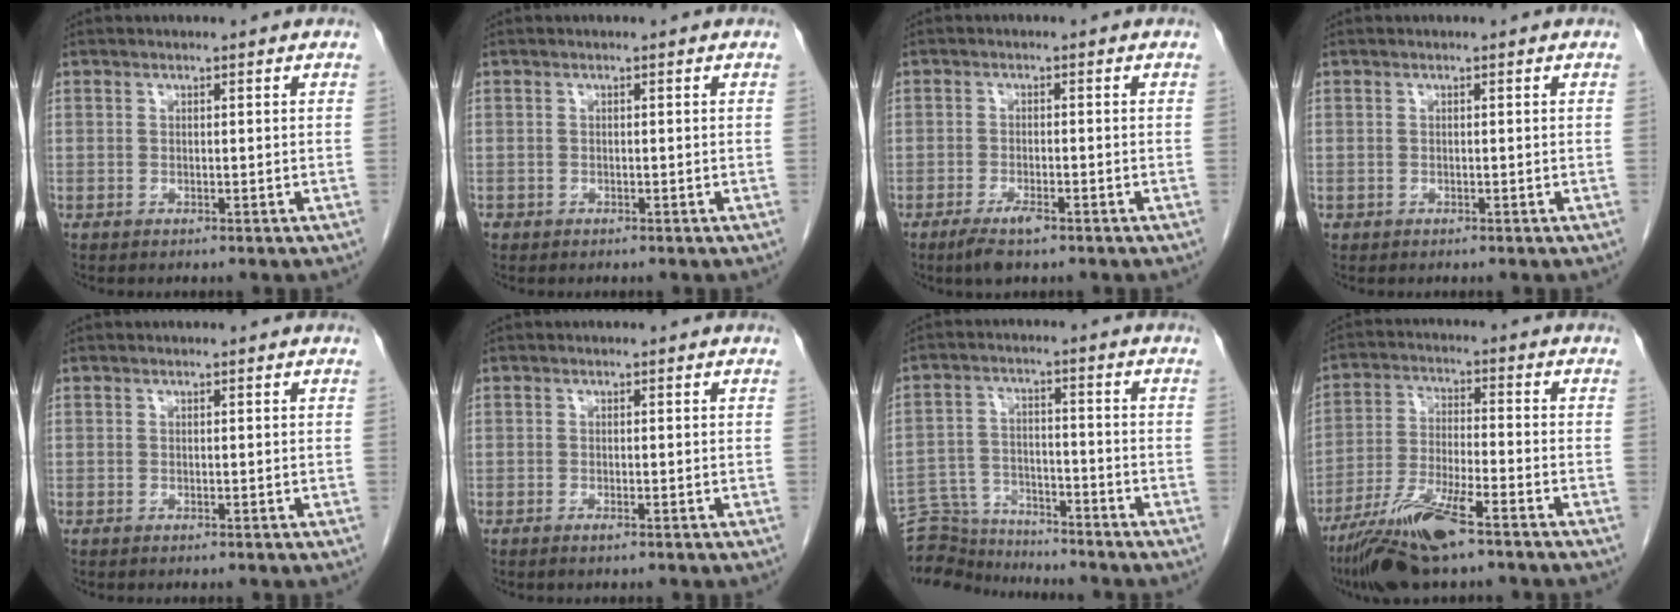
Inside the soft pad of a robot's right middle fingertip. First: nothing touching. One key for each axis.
{"total": 0.7, "fx": -0.4, "fy": 0.5, "fz": 0.1, "tx": -0.008, "ty": 0.003, "tz": -0.008}
{"total": 3.6, "fx": -2.3, "fy": 0.8, "fz": 2.6, "tx": -0.053, "ty": -0.004, "tz": -0.040}
{"total": 0.0}
{"total": 0.0}
{"total": 0.6, "fx": -0.4, "fy": 0.0, "fz": 0.5, "tx": -0.011, "ty": -0.001, "tz": -0.008}
{"total": 11.2, "fx": -11.0, "fy": 2.0, "fz": 0.8, "tx": -0.016, "ty": 0.022, "tz": -0.185}
{"total": 11.7, "fx": -7.9, "fy": 1.2, "fz": 8.5, "tx": -0.172, "ty": -0.026, "tz": -0.144}